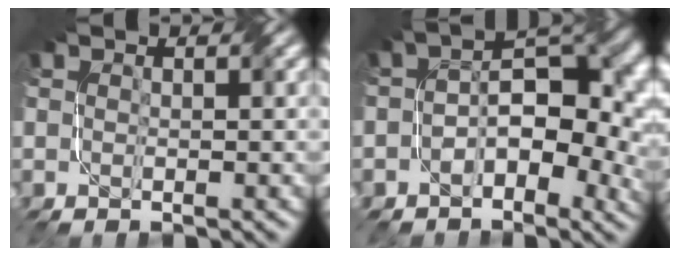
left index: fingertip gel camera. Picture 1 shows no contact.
{"total": 8.1, "force": [-1.4, 4.6, 6.5], "torque": [-0.082, 0.008, -0.027]}